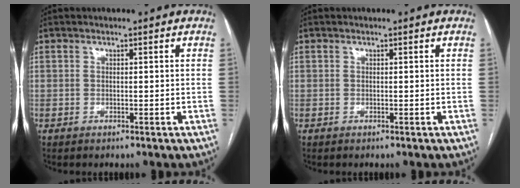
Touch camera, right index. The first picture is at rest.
{"total": 0.0}